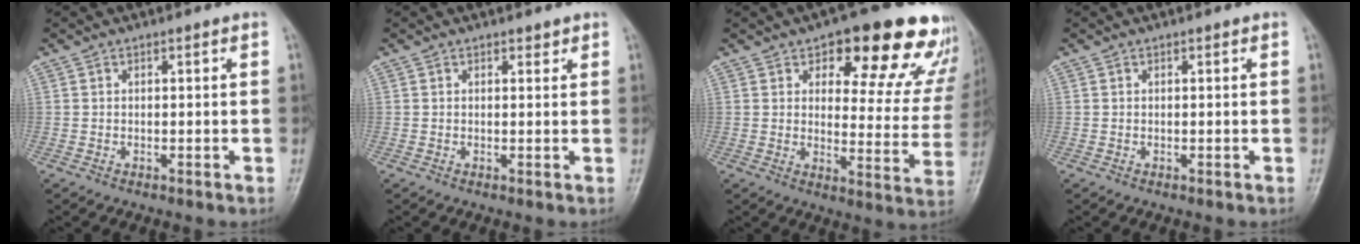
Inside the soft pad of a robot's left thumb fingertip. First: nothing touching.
{"total": 1.1, "force": [0.9, 0.6, 0.3], "torque": [0.002, -0.006, 0.008]}
{"total": 19.9, "force": [13.2, 8.8, 12.0], "torque": [-0.087, -0.062, 0.153]}
{"total": 0.0}